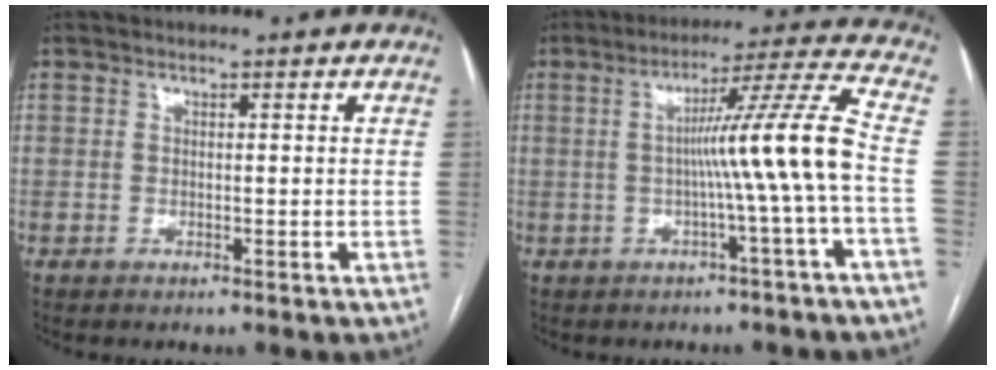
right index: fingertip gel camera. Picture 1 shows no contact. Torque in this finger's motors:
{"motor_torque": [1.49, -0.15, 0.75, 0.17]}